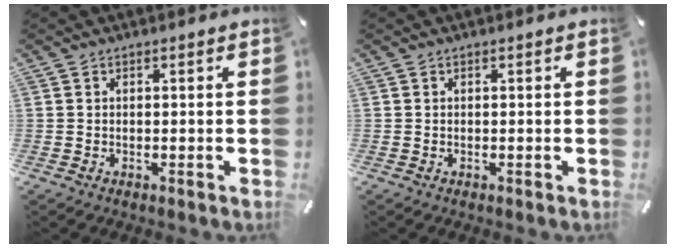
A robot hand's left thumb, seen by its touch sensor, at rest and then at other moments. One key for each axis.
{"total": 0.0}